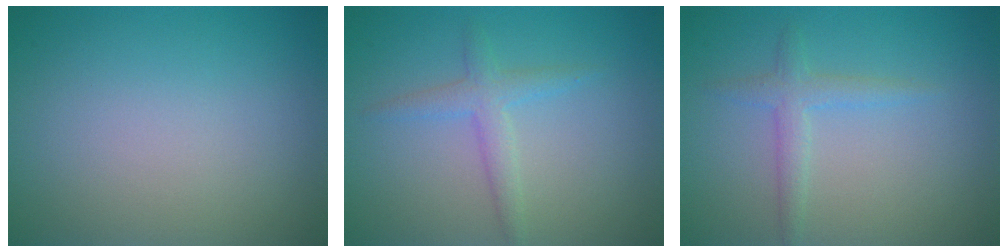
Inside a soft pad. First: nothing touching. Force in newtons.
{"total": 2.2, "press": 2.2, "slide": 0.1}
{"total": 1.9, "press": 1.9, "slide": 0.1}